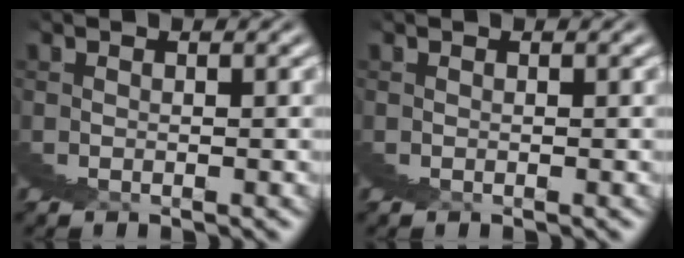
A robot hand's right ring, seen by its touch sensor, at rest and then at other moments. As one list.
[{"total": 0.0}]